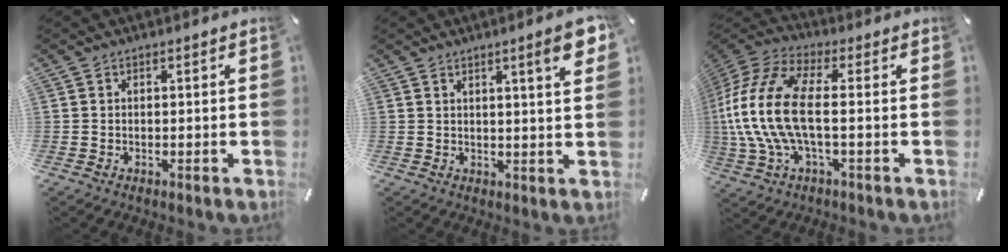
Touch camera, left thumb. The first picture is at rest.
{"total": 6.6, "force": [3.4, 0.8, 5.7], "torque": [-0.081, -0.016, 0.050]}
{"total": 16.8, "force": [-1.0, 7.6, 14.9], "torque": [-0.328, -0.010, -0.022]}